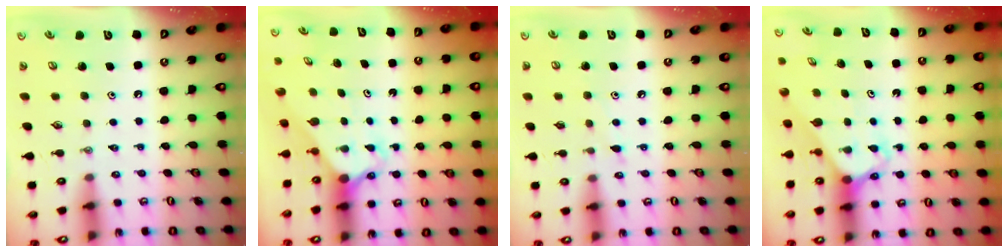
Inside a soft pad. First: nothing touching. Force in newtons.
{"total": 2.6, "press": 2.6, "slide": 0.2}
{"total": 7.2, "press": 7.1, "slide": 0.5}
{"total": 2.8, "press": 2.8, "slide": 0.2}